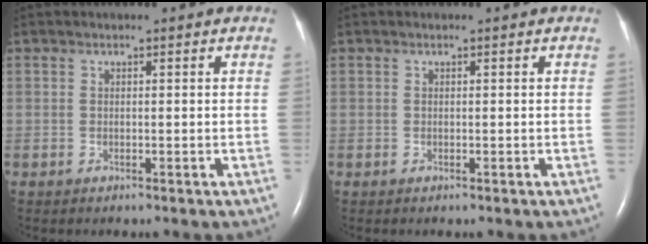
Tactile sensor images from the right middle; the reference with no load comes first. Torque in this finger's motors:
{"motor_torque": [0.01, 0.01, 0.00, 0.00]}